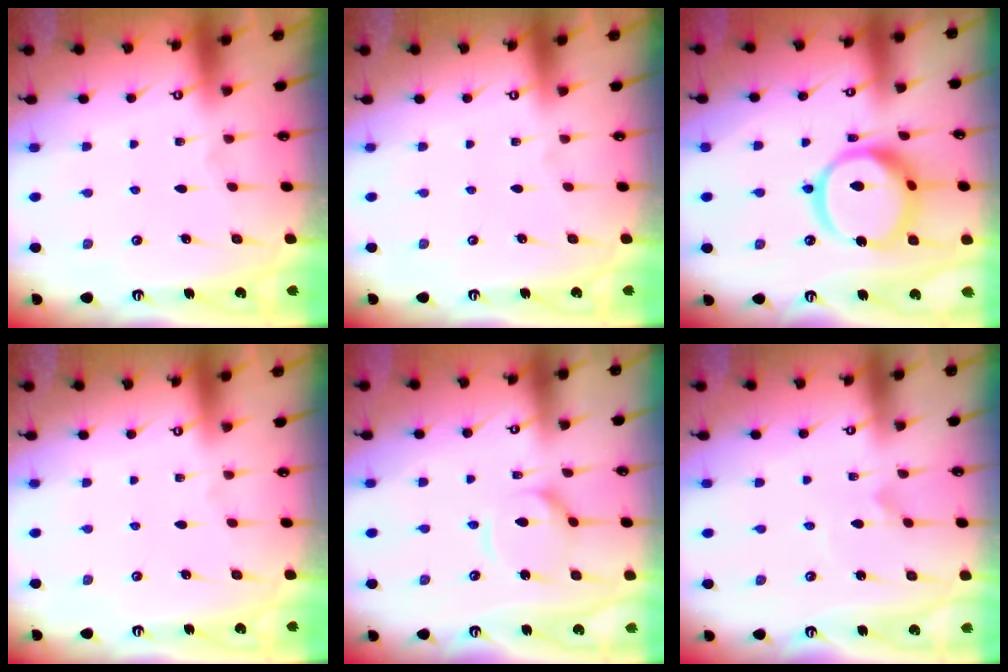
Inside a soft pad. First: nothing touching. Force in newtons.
{"total": 0.0}
{"total": 17.7, "press": 17.6, "slide": 1.9}
{"total": 0.0}
{"total": 7.4, "press": 7.3, "slide": 0.7}
{"total": 1.7, "press": 1.7, "slide": 0.1}